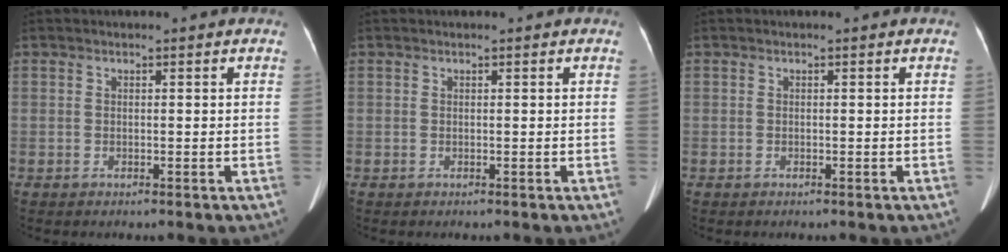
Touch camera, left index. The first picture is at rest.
{"total": 0.0}
{"total": 0.0}